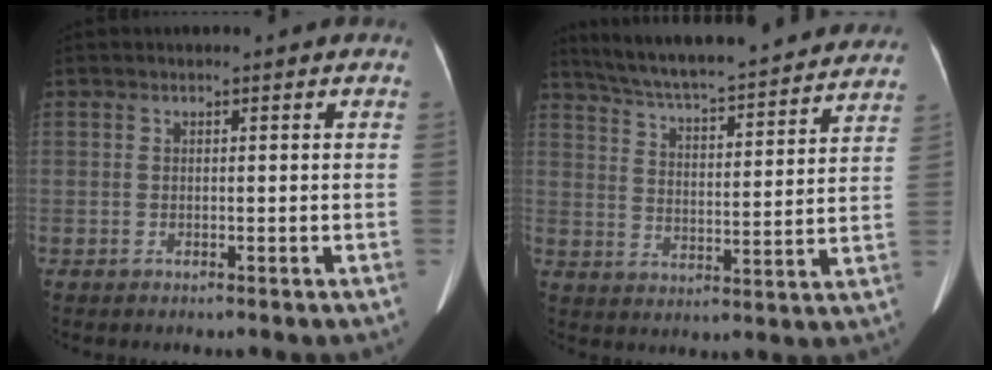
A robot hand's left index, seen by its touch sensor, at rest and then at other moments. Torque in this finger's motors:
{"motor_torque": [0.25, -0.57, 0.04, 0.01]}